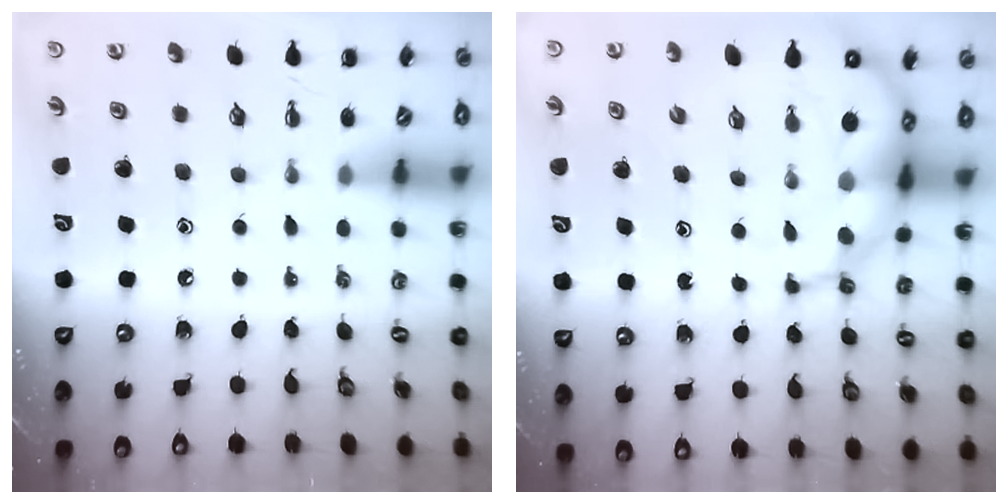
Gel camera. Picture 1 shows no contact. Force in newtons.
{"total": 13.1, "press": 12.6, "slide": 3.8}